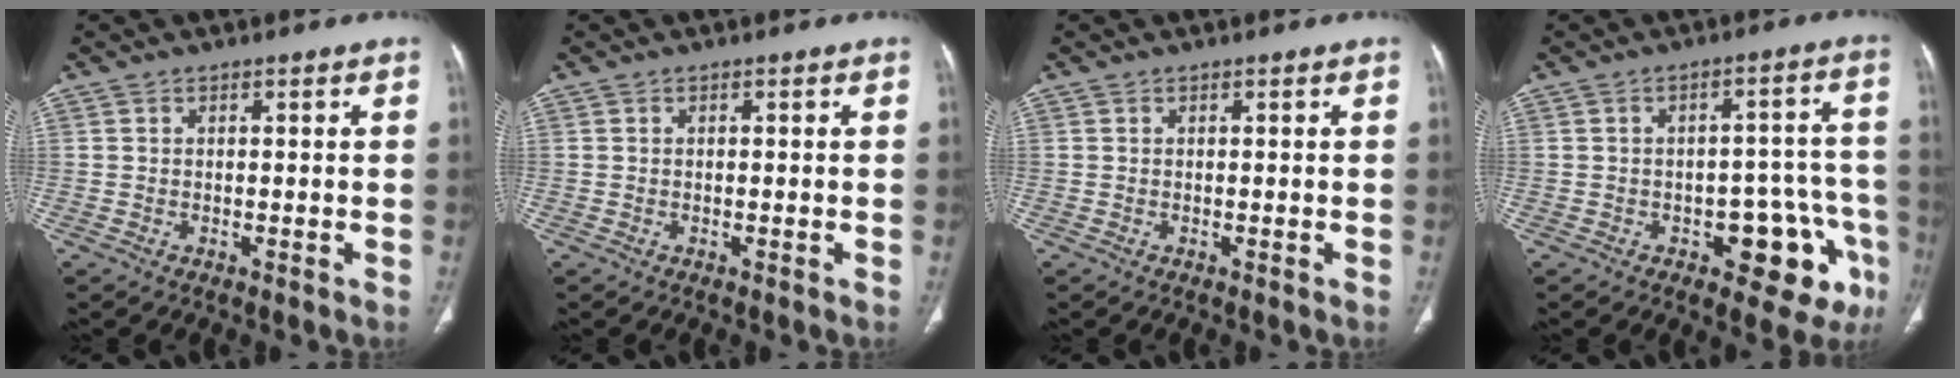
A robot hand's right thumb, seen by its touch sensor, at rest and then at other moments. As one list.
[{"total": 0.0}, {"total": 0.0}, {"total": 12.4, "force": [-5.2, 6.1, 9.5], "torque": [-0.073, 0.041, -0.057]}]